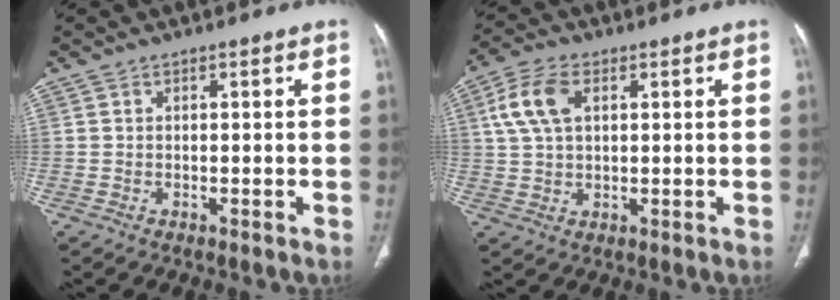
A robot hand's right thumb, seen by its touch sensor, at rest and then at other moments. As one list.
[{"total": 8.3, "force": [2.6, 4.8, 6.3], "torque": [-0.134, 0.009, 0.050]}]